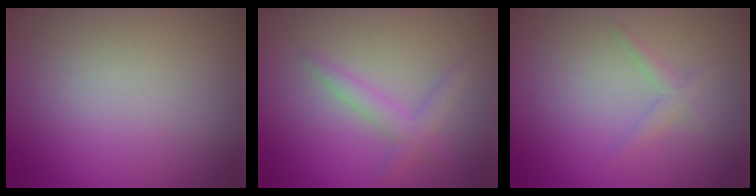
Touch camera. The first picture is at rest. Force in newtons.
{"total": 2.0, "press": 2.0, "slide": 0.2}
{"total": 1.1, "press": 1.1, "slide": 0.0}